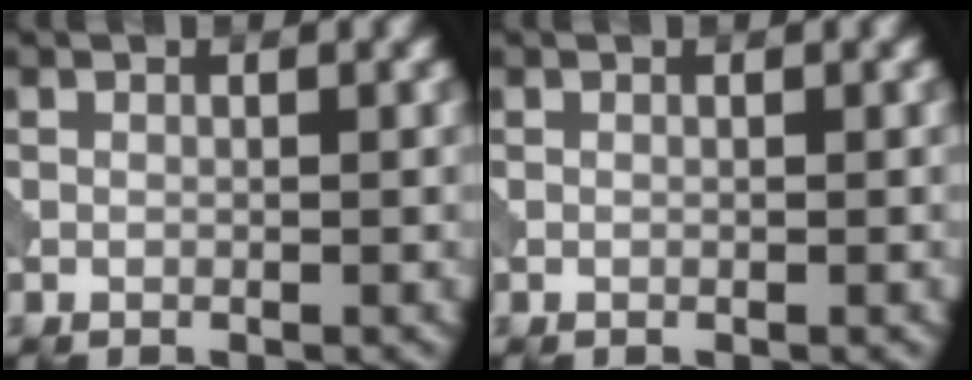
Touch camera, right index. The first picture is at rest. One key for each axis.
{"total": 0.0}